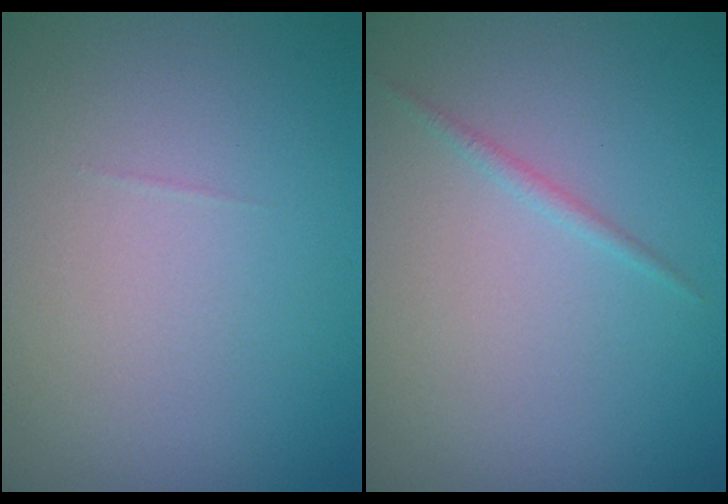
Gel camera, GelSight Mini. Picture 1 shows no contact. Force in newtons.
{"total": 0.7, "press": 0.7, "slide": 0.0}